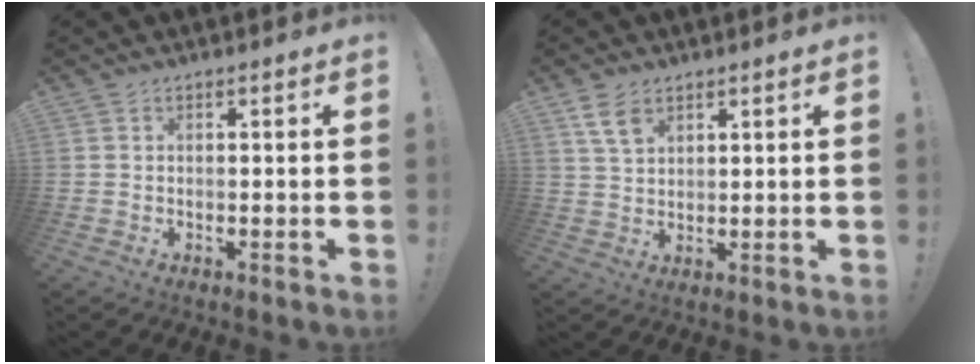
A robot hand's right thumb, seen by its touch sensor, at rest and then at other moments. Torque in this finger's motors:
{"motor_torque": [-0.16, 0.79, 0.33, 0.10, 0.00]}